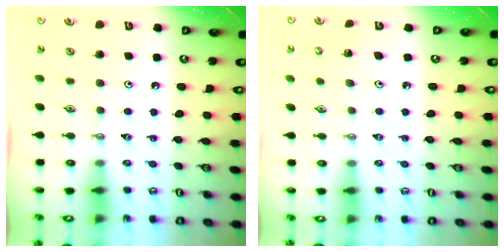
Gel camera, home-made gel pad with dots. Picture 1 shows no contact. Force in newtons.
{"total": 2.5, "press": 2.5, "slide": 0.2}